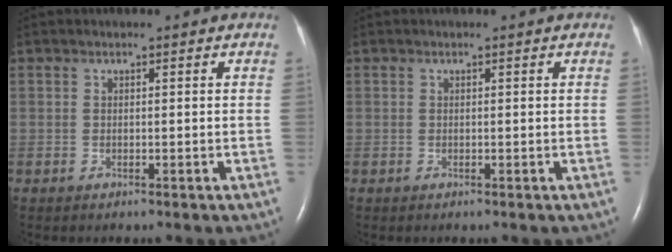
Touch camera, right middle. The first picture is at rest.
{"total": 0.0}